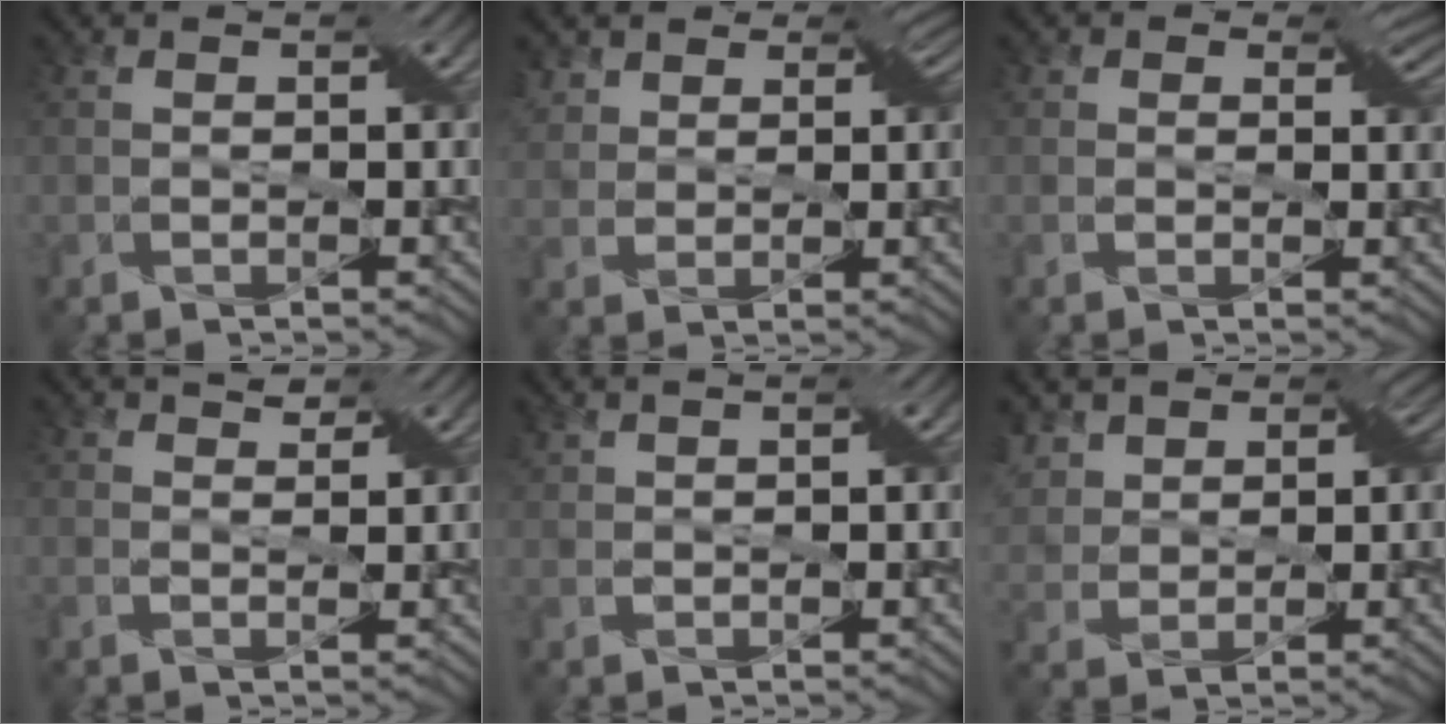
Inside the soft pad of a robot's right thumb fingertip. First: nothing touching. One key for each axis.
{"total": 5.9, "fx": 3.5, "fy": 4.0, "fz": 2.6, "tx": -0.075, "ty": 0.013, "tz": 0.060}
{"total": 3.7, "fx": 1.7, "fy": 2.7, "fz": 2.0, "tx": -0.033, "ty": -0.002, "tz": 0.019}
{"total": 1.9, "fx": 1.5, "fy": 0.8, "fz": 0.9, "tx": -0.022, "ty": 0.001, "tz": 0.025}
{"total": 1.6, "fx": 1.4, "fy": 0.1, "fz": 0.7, "tx": -0.025, "ty": 0.009, "tz": 0.030}
{"total": 6.9, "fx": 3.3, "fy": 4.9, "fz": 3.6, "tx": -0.099, "ty": 0.015, "tz": 0.057}